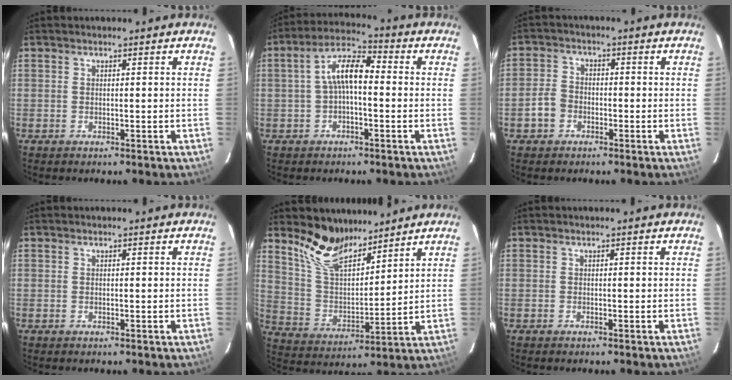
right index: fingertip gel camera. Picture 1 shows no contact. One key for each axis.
{"total": 7.2, "fx": -0.5, "fy": 3.0, "fz": 6.5, "tx": -0.132, "ty": 0.027, "tz": -0.011}
{"total": 4.3, "fx": -2.0, "fy": 3.5, "fz": 1.4, "tx": -0.036, "ty": 0.013, "tz": -0.035}
{"total": 0.0}
{"total": 11.9, "fx": 9.9, "fy": 4.1, "fz": 5.3, "tx": -0.109, "ty": -0.001, "tz": 0.194}
{"total": 0.0}